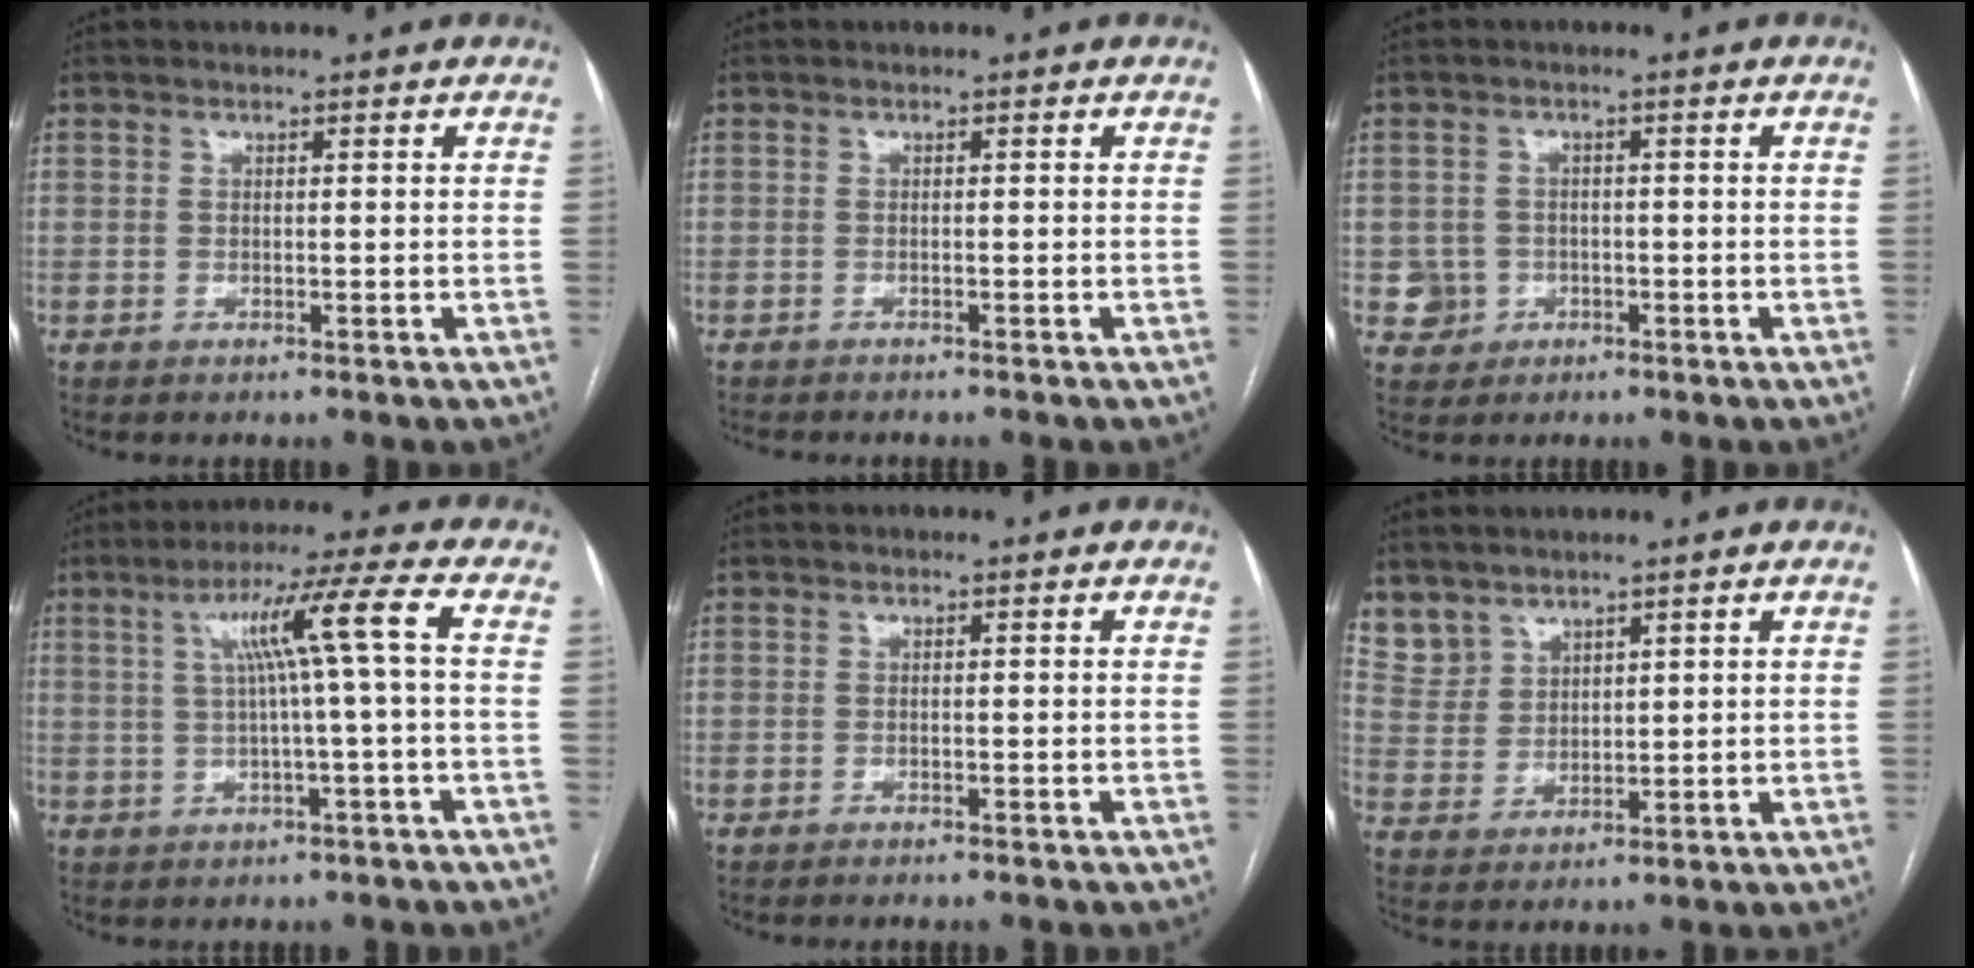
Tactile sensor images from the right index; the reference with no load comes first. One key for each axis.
{"total": 4.1, "fx": -3.8, "fy": 0.7, "fz": 1.6, "tx": -0.020, "ty": -0.006, "tz": -0.047}
{"total": 3.5, "fx": -1.0, "fy": 3.4, "fz": -0.1, "tx": 0.011, "ty": 0.012, "tz": -0.012}
{"total": 8.2, "fx": 1.1, "fy": -1.5, "fz": 8.0, "tx": -0.136, "ty": 0.020, "tz": 0.026}
{"total": 2.7, "fx": -2.5, "fy": 0.2, "fz": 1.0, "tx": -0.013, "ty": -0.003, "tz": -0.029}
{"total": 5.2, "fx": 4.4, "fy": 2.9, "fz": 0.0, "tx": -0.002, "ty": 0.008, "tz": 0.107}